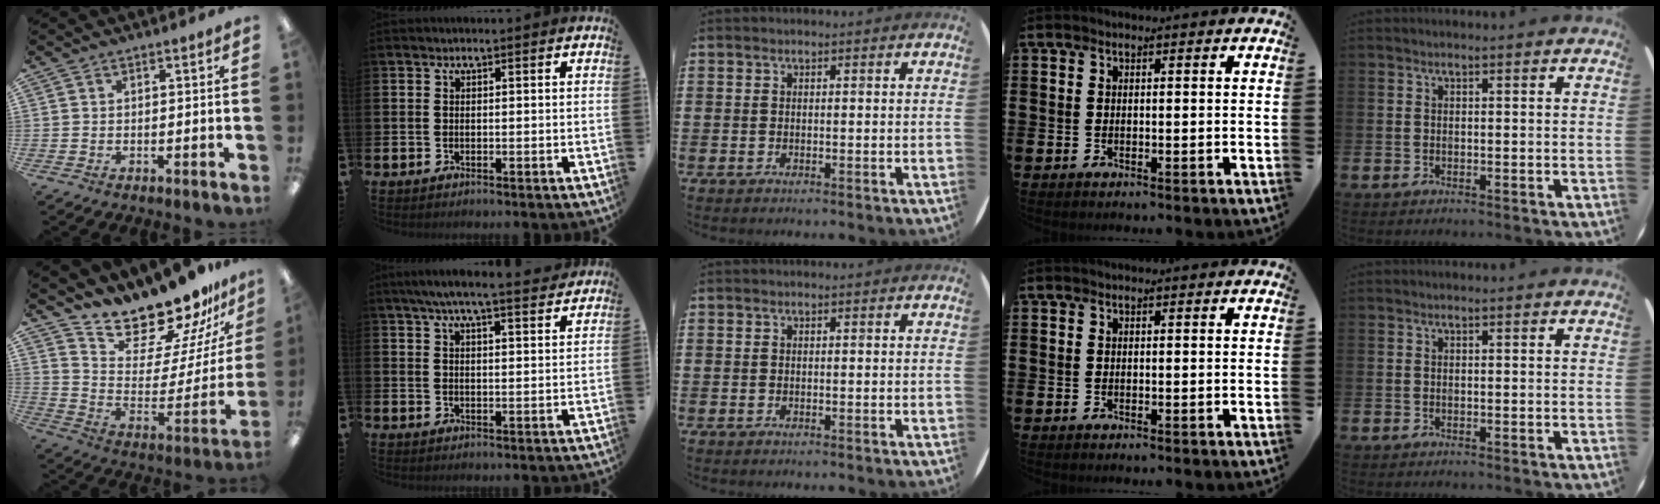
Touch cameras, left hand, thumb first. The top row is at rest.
{"thumb": {"total": 18.7, "force": [17.6, 4.1, 4.9], "torque": [-0.075, -0.165, 0.297]}, "index": {"total": 6.3, "force": [5.9, 0.1, 2.2], "torque": [-0.047, -0.028, 0.103]}}